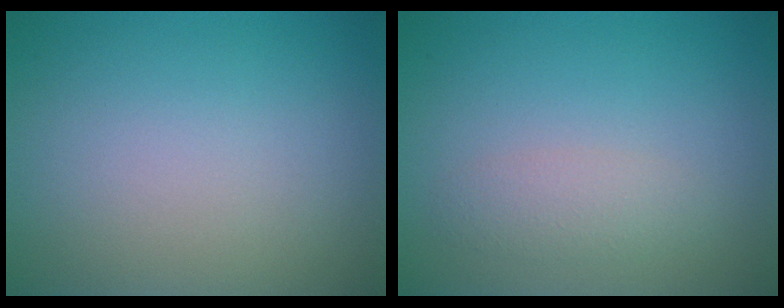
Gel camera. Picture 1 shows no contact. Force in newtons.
{"total": 1.7, "press": 1.7, "slide": 0.1}